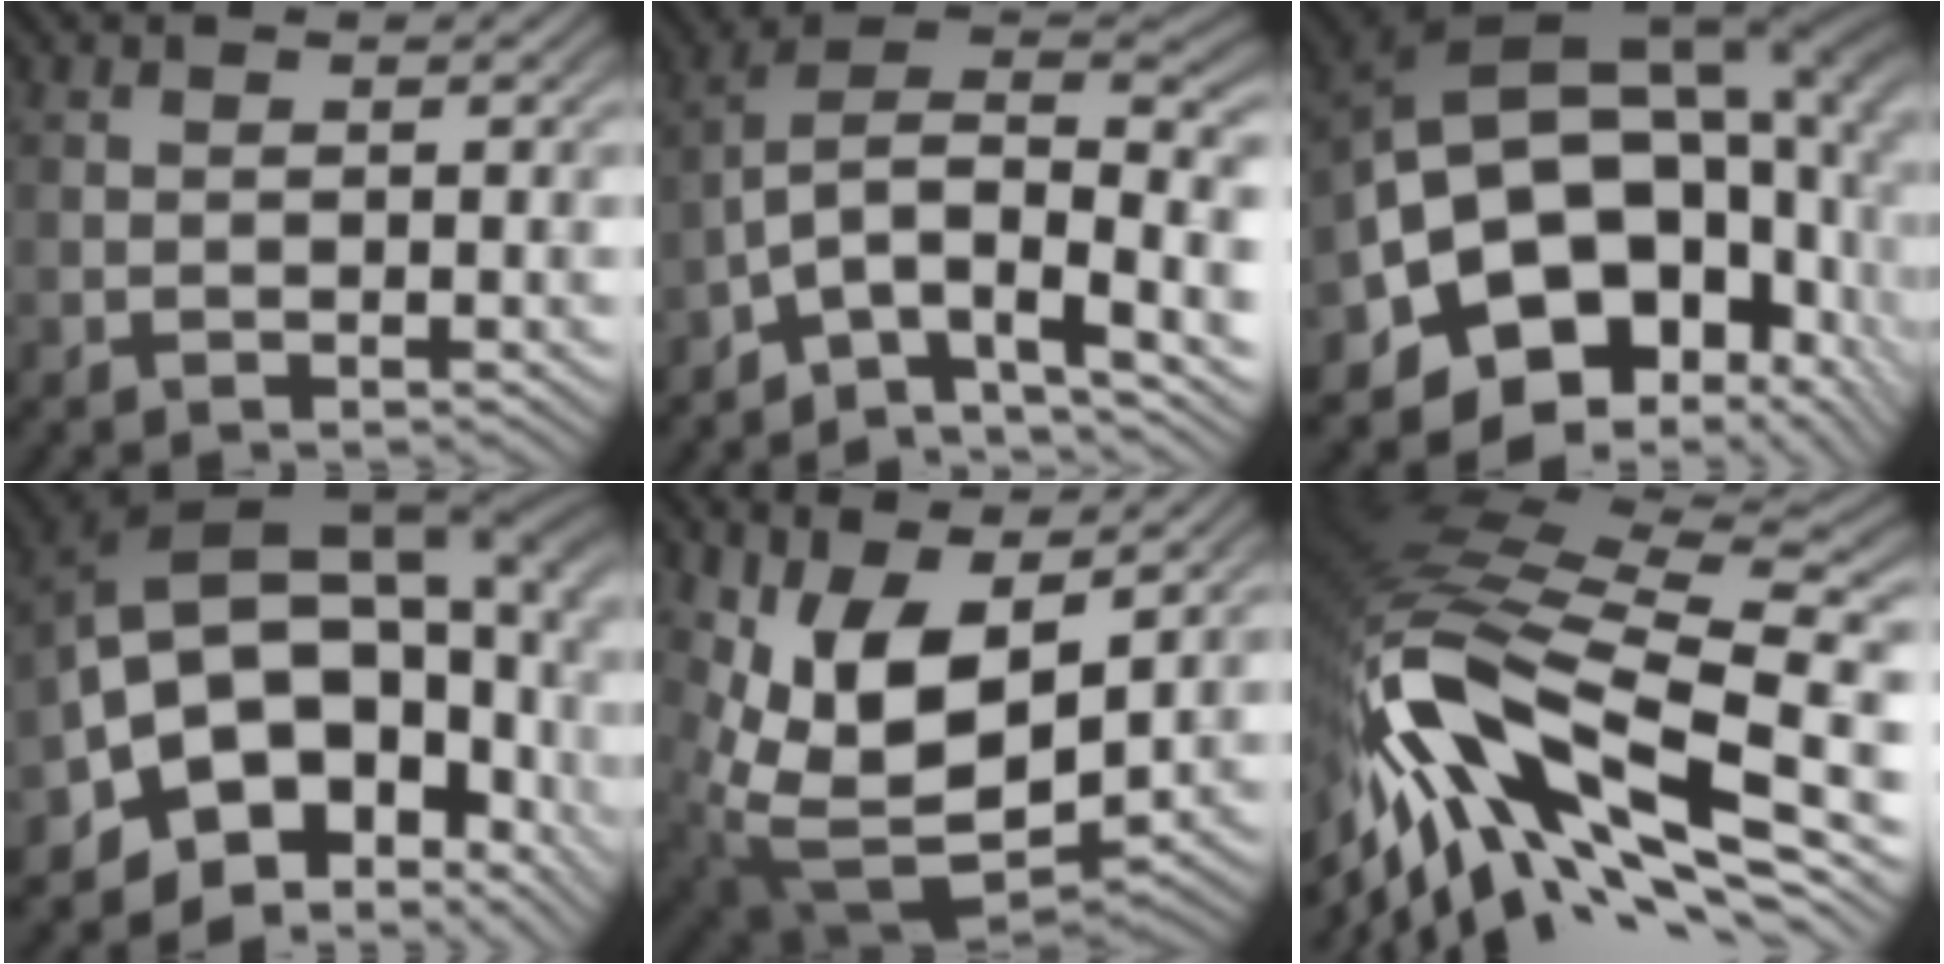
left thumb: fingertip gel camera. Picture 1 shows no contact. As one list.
[{"total": 11.6, "force": [-5.3, 5.2, 8.9], "torque": [-0.150, -0.004, -0.111]}, {"total": 18.4, "force": [-4.7, 12.9, 12.2], "torque": [-0.187, -0.023, -0.058]}, {"total": 18.2, "force": [-3.2, 12.3, 13.1], "torque": [-0.194, -0.038, -0.015]}, {"total": 11.2, "force": [3.9, 5.8, 8.8], "torque": [-0.186, -0.019, 0.081]}, {"total": 18.0, "force": [-6.8, 7.8, 14.8], "torque": [-0.313, -0.005, -0.125]}]